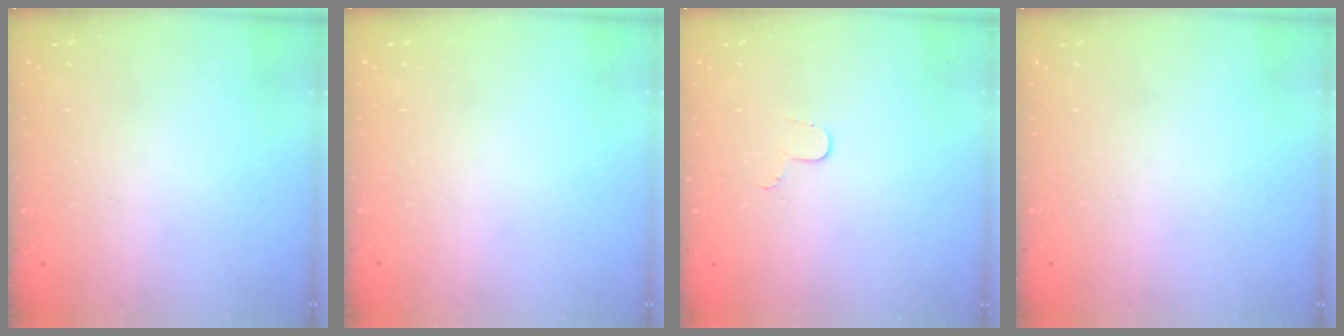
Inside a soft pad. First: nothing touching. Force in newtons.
{"total": 0.0}
{"total": 3.5, "press": 3.5, "slide": 0.4}
{"total": 0.0}